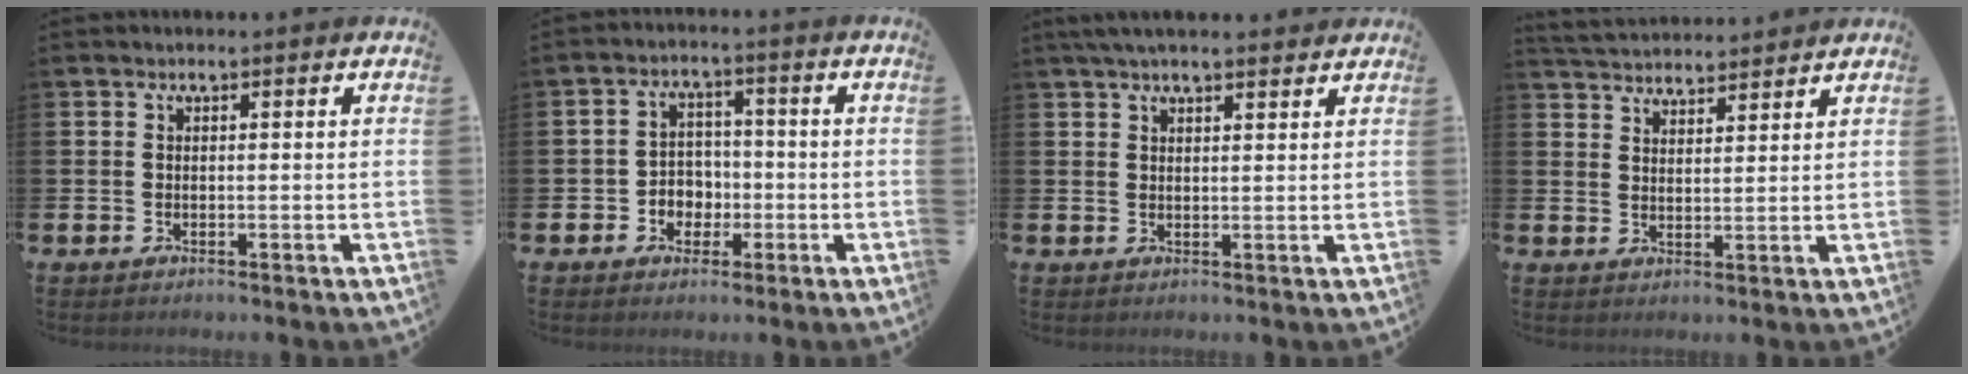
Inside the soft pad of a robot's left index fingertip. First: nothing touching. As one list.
[{"total": 3.6, "force": [-1.1, 3.3, 0.9], "torque": [-0.028, 0.003, -0.028]}, {"total": 3.5, "force": [3.1, 0.7, 1.4], "torque": [-0.033, -0.003, 0.058]}, {"total": 4.1, "force": [4.0, 0.5, -0.1], "torque": [-0.016, -0.020, 0.075]}]